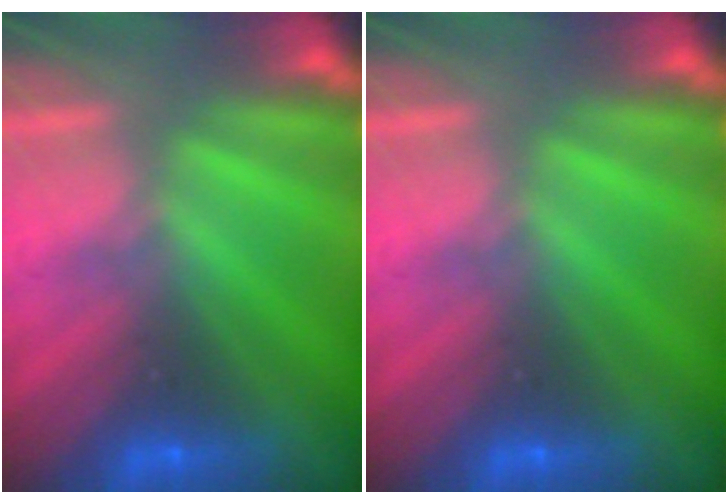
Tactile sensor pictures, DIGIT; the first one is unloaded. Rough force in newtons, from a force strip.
{"total": 0.0}